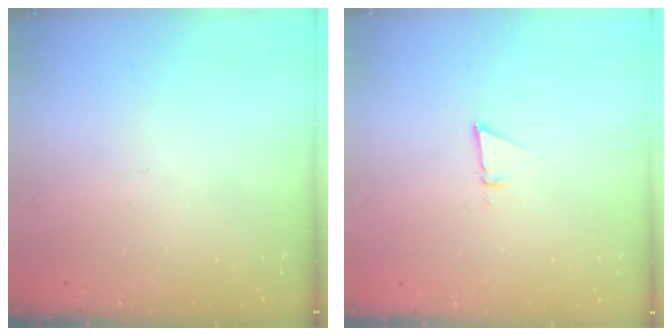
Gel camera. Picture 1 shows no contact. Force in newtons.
{"total": 2.6, "press": 2.5, "slide": 0.8}